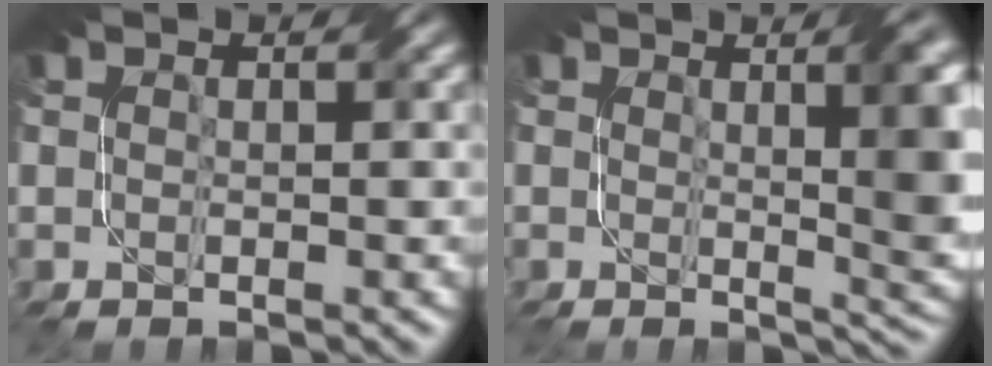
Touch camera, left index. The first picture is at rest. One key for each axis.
{"total": 8.7, "fx": 1.3, "fy": 2.9, "fz": 8.1, "tx": -0.062, "ty": 0.004, "tz": 0.014}